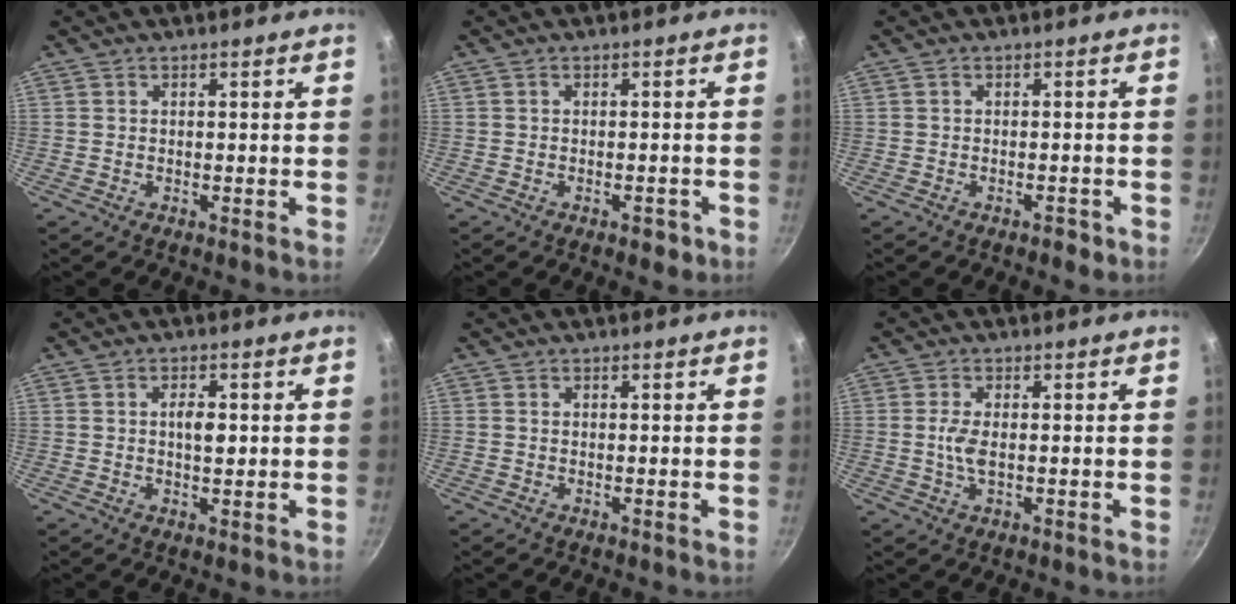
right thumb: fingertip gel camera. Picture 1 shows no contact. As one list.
[{"total": 2.7, "force": [-1.3, 1.4, 1.8], "torque": [-0.016, 0.015, -0.012]}, {"total": 1.9, "force": [-1.1, 0.9, 1.3], "torque": [-0.015, 0.016, -0.011]}, {"total": 3.7, "force": [0.3, 1.8, 3.2], "torque": [-0.043, -0.001, 0.002]}, {"total": 0.0}, {"total": 3.5, "force": [-0.1, 1.5, 3.2], "torque": [-0.072, -0.001, -0.004]}]